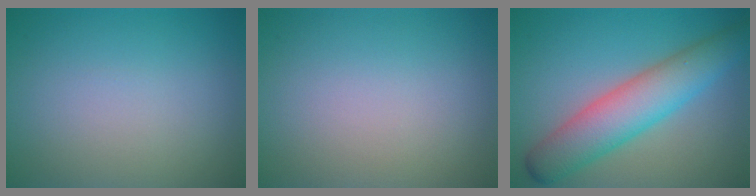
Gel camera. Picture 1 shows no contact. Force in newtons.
{"total": 0.0}
{"total": 6.7, "press": 6.7, "slide": 0.1}